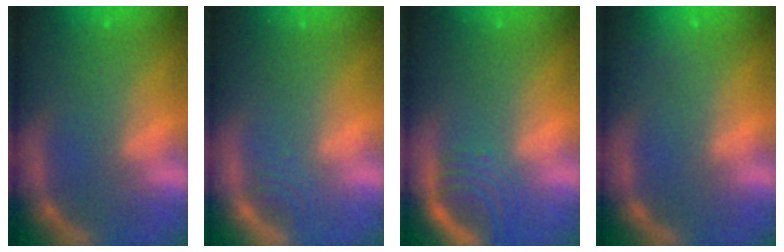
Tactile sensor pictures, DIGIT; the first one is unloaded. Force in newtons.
{"total": 1.4}
{"total": 4.5}
{"total": 3.0}